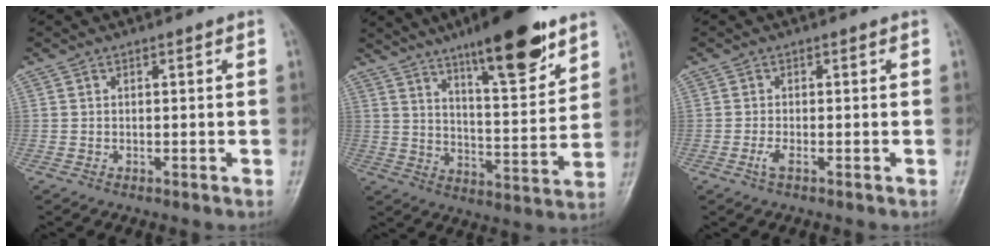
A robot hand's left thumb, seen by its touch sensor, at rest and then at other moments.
{"total": 17.2, "force": [11.2, 4.3, 12.4], "torque": [-0.162, -0.064, 0.179]}
{"total": 1.6, "force": [-0.7, 0.4, 1.4], "torque": [-0.036, -0.003, -0.018]}